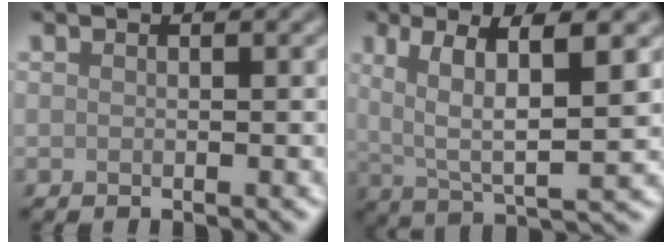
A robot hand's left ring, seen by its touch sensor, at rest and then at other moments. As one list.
[{"total": 7.5, "force": [2.3, 2.1, 6.9], "torque": [-0.121, -0.002, 0.044]}]